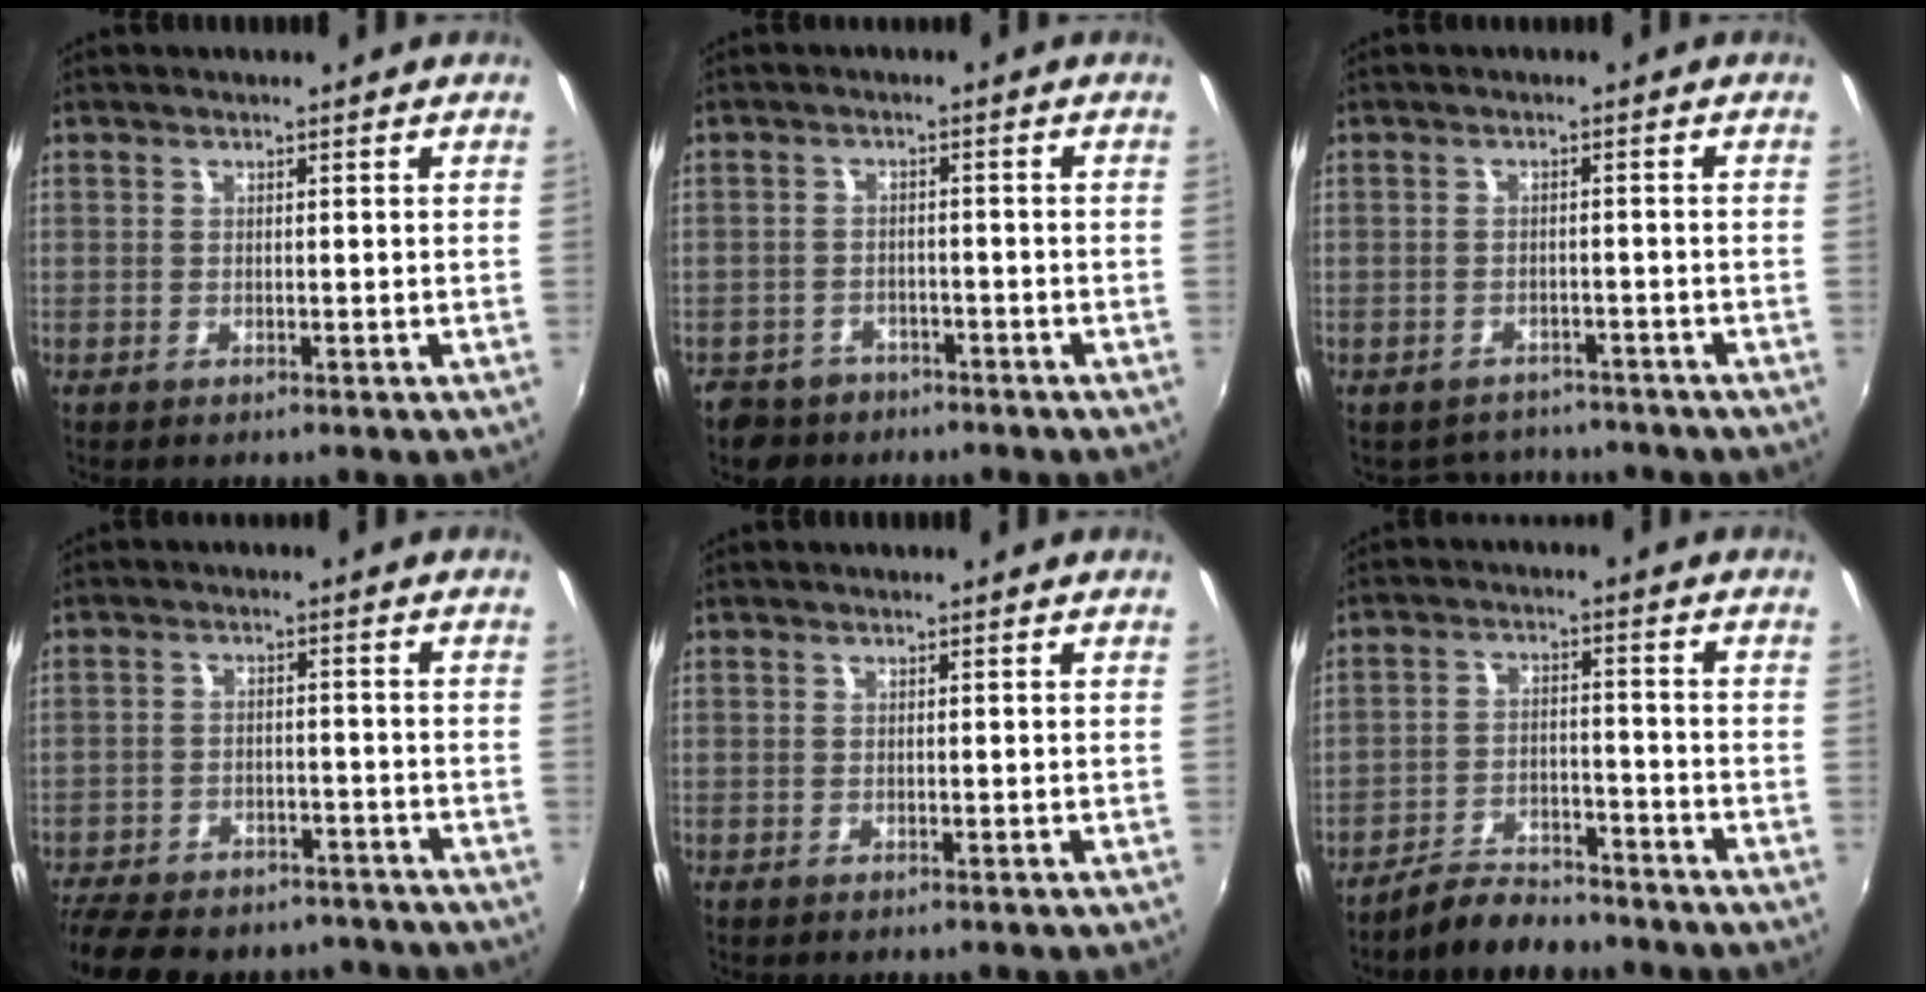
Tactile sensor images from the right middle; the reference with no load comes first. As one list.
[{"total": 6.1, "force": [-4.5, 4.0, 1.1], "torque": [-0.041, 0.006, -0.071]}, {"total": 6.4, "force": [-5.8, 2.7, 0.9], "torque": [-0.029, 0.003, -0.080]}, {"total": 19.1, "force": [-15.7, 7.8, 7.5], "torque": [-0.178, 0.000, -0.216]}, {"total": 0.0}, {"total": 6.3, "force": [-5.6, 2.2, 1.8], "torque": [-0.053, 0.010, -0.088]}]